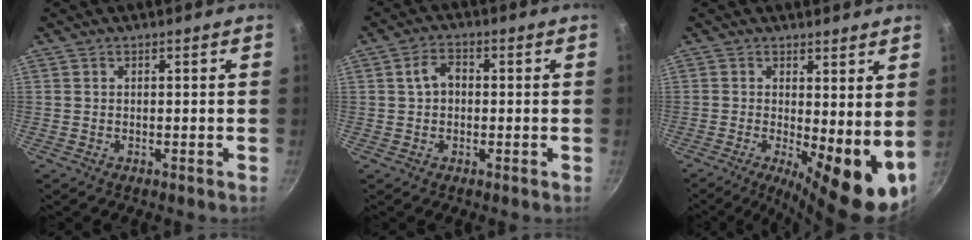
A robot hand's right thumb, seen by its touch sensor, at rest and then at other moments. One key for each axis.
{"total": 4.1, "fx": 0.3, "fy": 2.9, "fz": 2.8, "tx": -0.042, "ty": 0.016, "tz": -0.001}
{"total": 12.3, "fx": -0.5, "fy": 4.5, "fz": 11.4, "tx": -0.135, "ty": -0.013, "tz": -0.001}